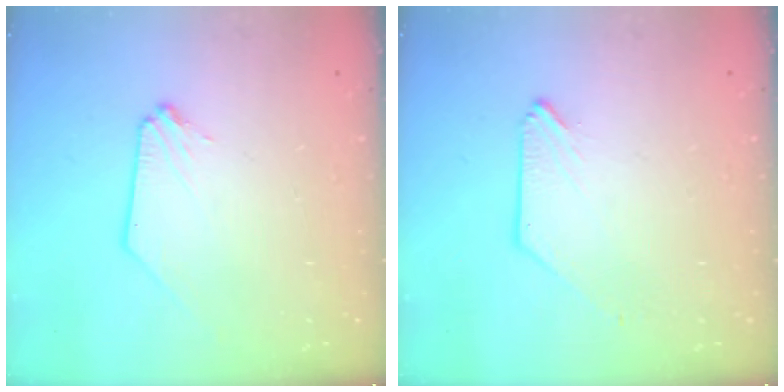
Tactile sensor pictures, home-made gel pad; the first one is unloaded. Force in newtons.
{"total": 0.0}